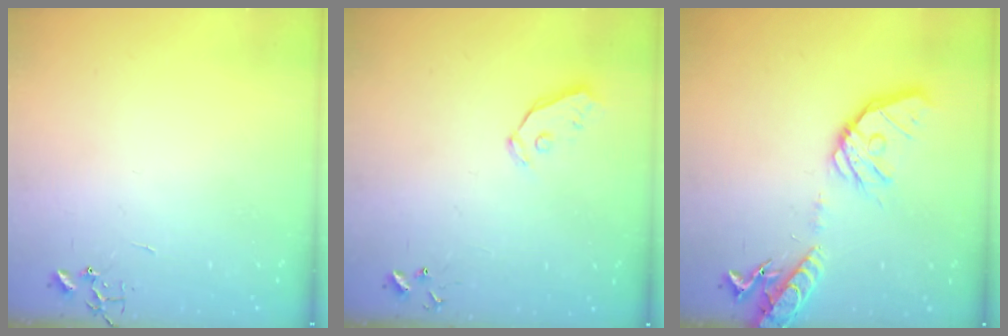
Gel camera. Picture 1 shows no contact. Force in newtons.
{"total": 4.9, "press": 4.9, "slide": 0.2}
{"total": 17.8, "press": 17.5, "slide": 3.0}